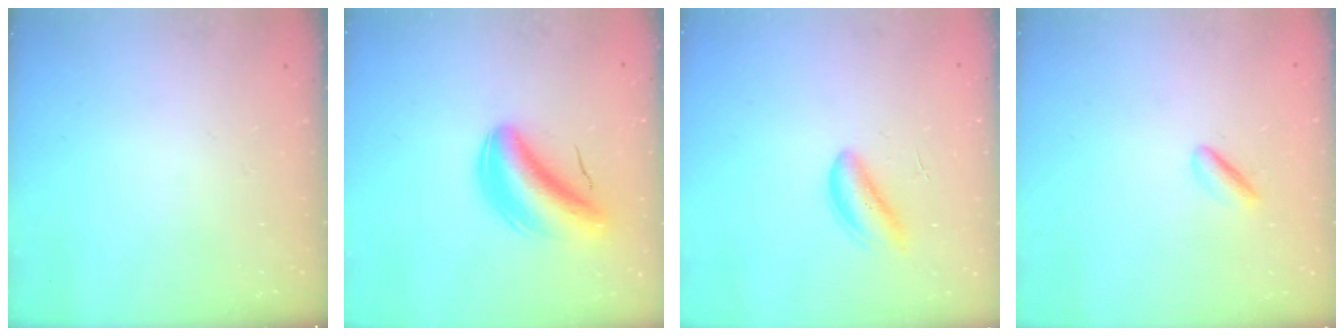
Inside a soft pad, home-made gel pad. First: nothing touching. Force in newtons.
{"total": 5.9, "press": 5.5, "slide": 2.2}
{"total": 3.1, "press": 3.0, "slide": 0.5}
{"total": 2.2, "press": 2.1, "slide": 0.8}